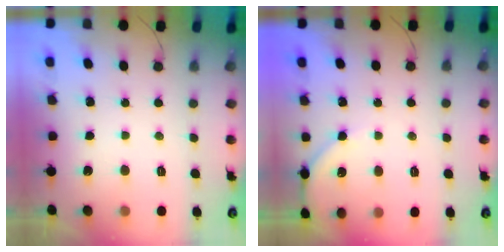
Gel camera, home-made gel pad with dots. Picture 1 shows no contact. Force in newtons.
{"total": 4.3, "press": 4.2, "slide": 0.7}